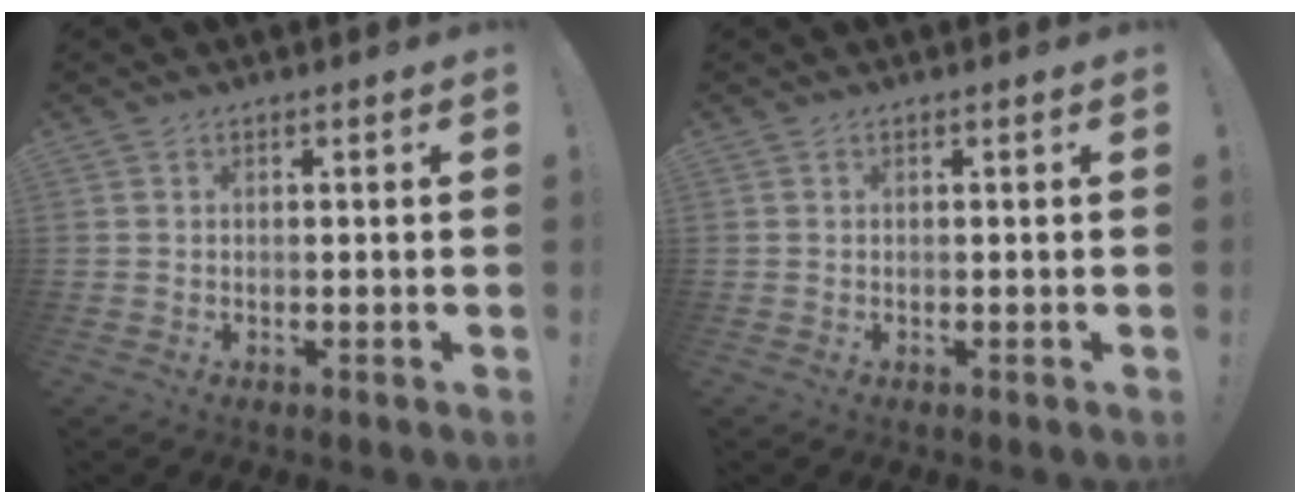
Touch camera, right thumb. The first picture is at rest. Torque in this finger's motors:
{"motor_torque": [0.00, 0.00, 0.00, 0.00, 0.00]}